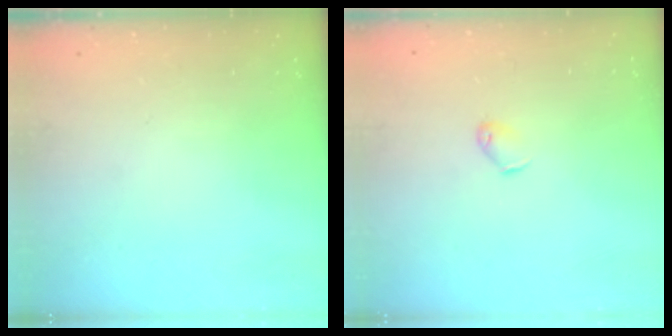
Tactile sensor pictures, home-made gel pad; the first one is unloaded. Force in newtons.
{"total": 4.0, "press": 3.9, "slide": 0.8}